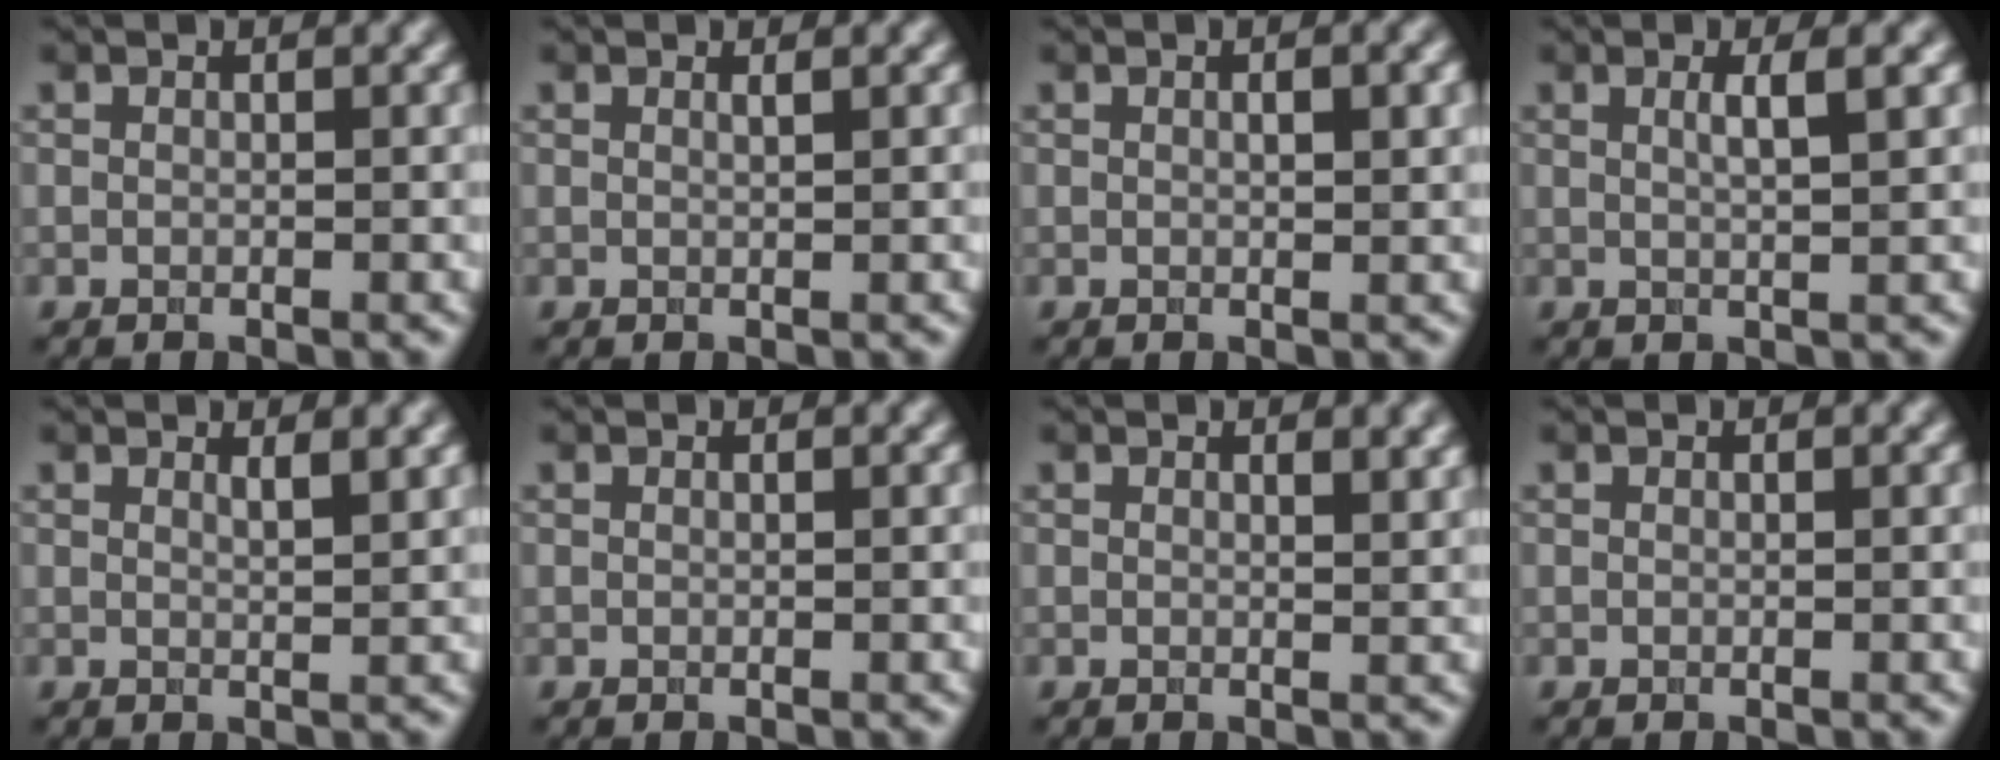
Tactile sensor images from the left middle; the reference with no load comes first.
{"total": 0.7, "force": [0.4, 0.2, 0.5], "torque": [-0.002, -0.001, 0.002]}
{"total": 1.7, "force": [0.4, 0.4, 1.6], "torque": [-0.023, 0.001, 0.007]}
{"total": 2.6, "force": [0.7, 0.7, 2.4], "torque": [-0.030, 0.005, 0.005]}
{"total": 1.6, "force": [1.0, 0.5, 1.1], "torque": [-0.009, 0.001, 0.013]}
{"total": 0.0}
{"total": 1.5, "force": [0.9, 0.5, 1.1], "torque": [-0.011, -0.001, 0.014]}
{"total": 0.0}